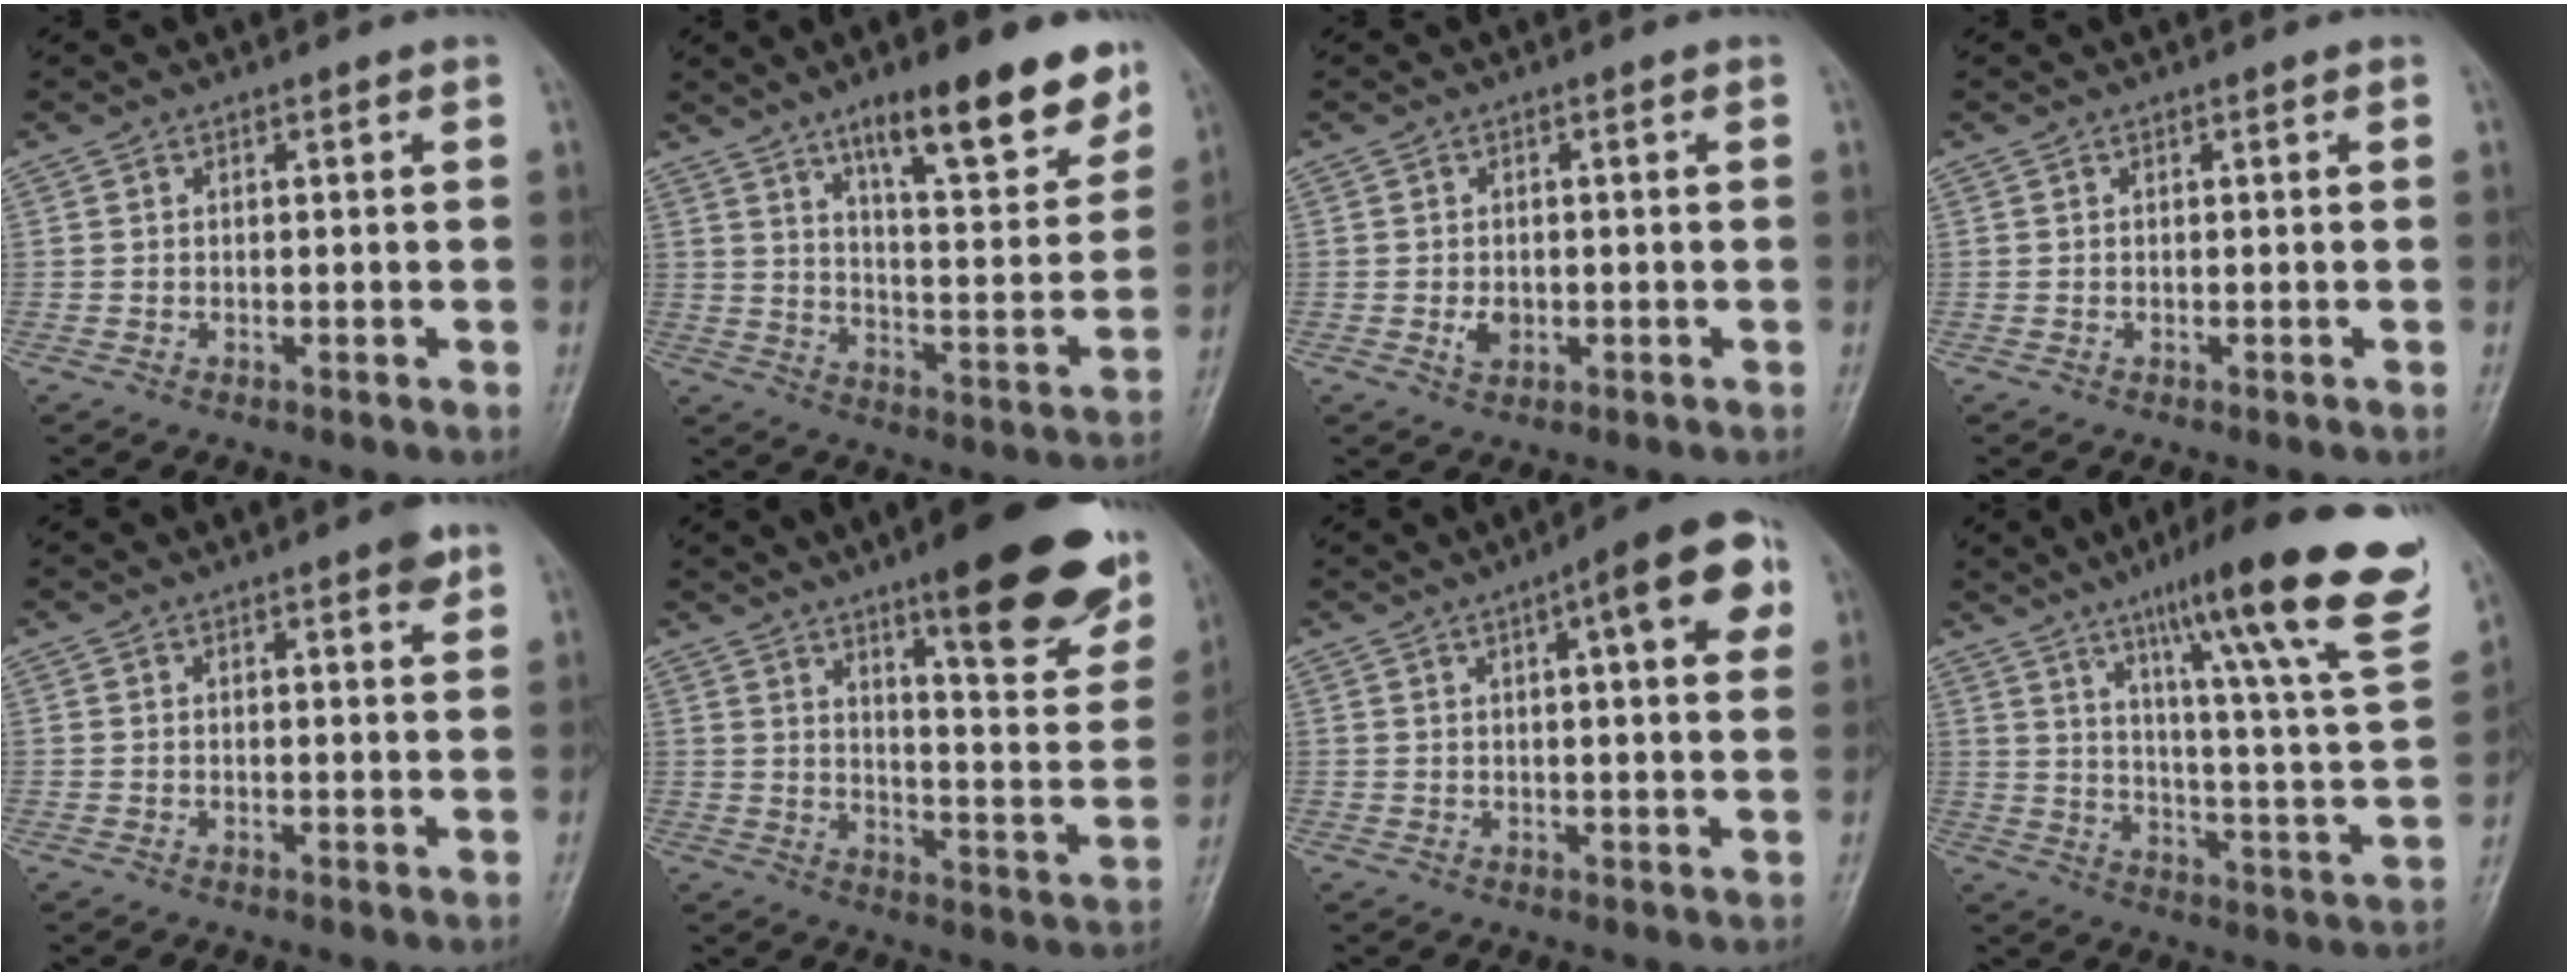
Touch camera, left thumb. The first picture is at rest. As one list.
[{"total": 18.1, "force": [11.9, 4.8, 12.8], "torque": [-0.145, -0.064, 0.184]}, {"total": 2.5, "force": [-0.4, 1.8, 1.6], "torque": [-0.023, 0.000, -0.006]}, {"total": 0.0}, {"total": 2.6, "force": [1.7, 0.6, 1.9], "torque": [-0.020, -0.007, 0.018]}, {"total": 22.3, "force": [13.9, 5.0, 16.7], "torque": [-0.186, -0.070, 0.196]}, {"total": 11.3, "force": [4.4, 2.9, 10.1], "torque": [-0.115, 0.007, 0.049]}, {"total": 26.9, "force": [16.0, 3.1, 21.4], "torque": [-0.298, -0.050, 0.232]}]